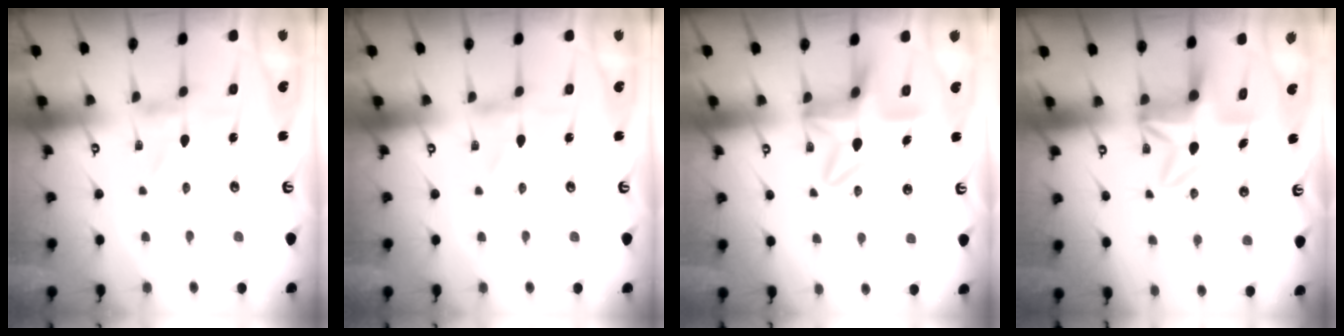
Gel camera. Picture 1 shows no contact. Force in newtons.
{"total": 0.0}
{"total": 10.7, "press": 10.6, "slide": 1.1}
{"total": 7.5, "press": 7.4, "slide": 1.2}